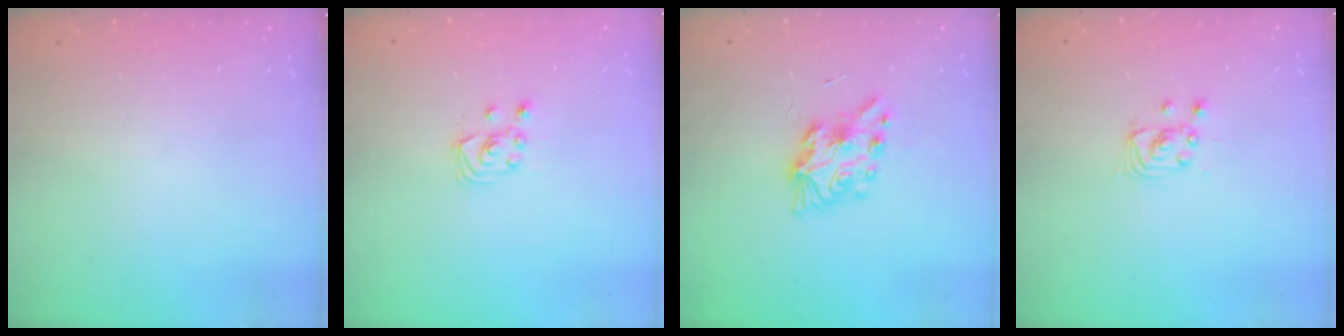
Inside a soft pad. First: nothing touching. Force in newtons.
{"total": 2.6, "press": 2.6, "slide": 0.3}
{"total": 8.3, "press": 8.2, "slide": 0.2}
{"total": 2.9, "press": 2.9, "slide": 0.2}